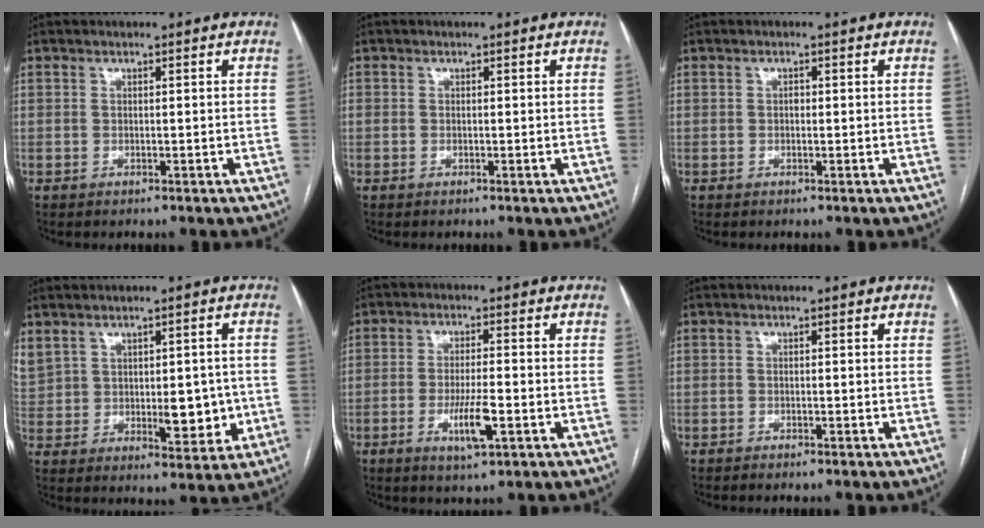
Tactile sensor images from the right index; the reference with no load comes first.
{"total": 0.0}
{"total": 0.7, "force": [0.0, 0.4, 0.5], "torque": [-0.006, 0.003, -0.004]}
{"total": 12.1, "force": [1.6, 7.0, 9.7], "torque": [-0.174, 0.012, 0.051]}
{"total": 6.2, "force": [-2.2, 0.8, 5.8], "torque": [-0.109, -0.010, -0.036]}
{"total": 0.6, "force": [-0.5, -0.1, 0.4], "torque": [-0.007, 0.000, -0.010]}